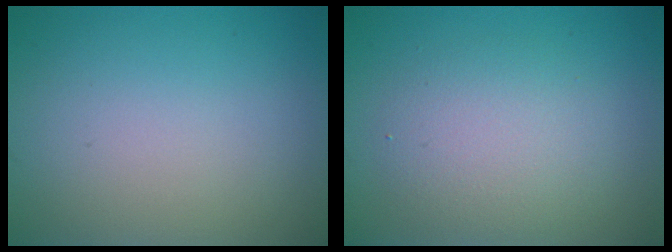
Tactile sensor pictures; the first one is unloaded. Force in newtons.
{"total": 4.0, "press": 4.0, "slide": 0.1}